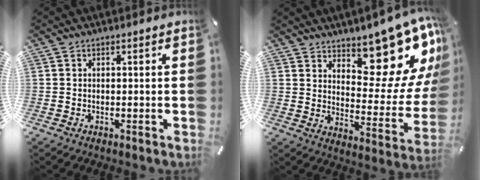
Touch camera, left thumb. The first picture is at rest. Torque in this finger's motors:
{"motor_torque": [2.54, 2.47, 1.65, -1.12, 0.14]}